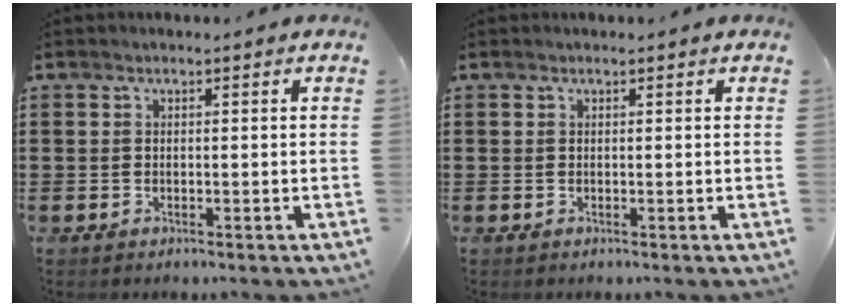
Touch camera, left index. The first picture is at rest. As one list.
[{"total": 0.0}]